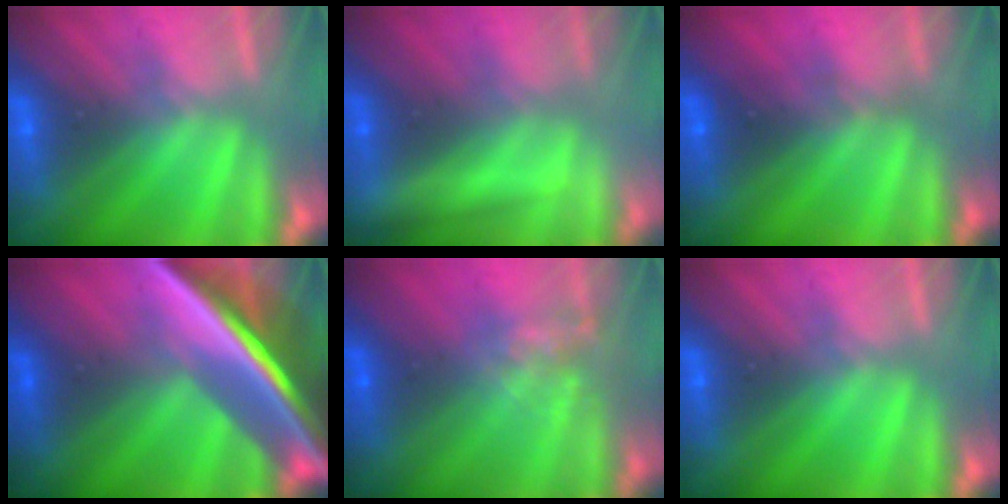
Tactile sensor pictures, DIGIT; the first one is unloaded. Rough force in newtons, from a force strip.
{"total": 2.3}
{"total": 2.3}
{"total": 11.3}
{"total": 4.4}
{"total": 0.0}